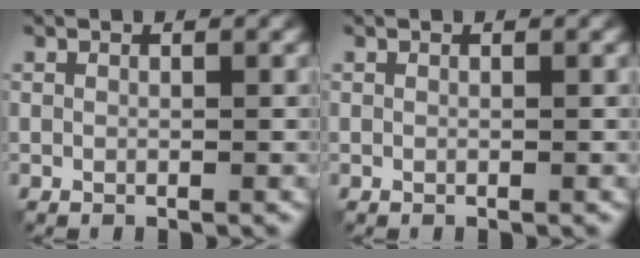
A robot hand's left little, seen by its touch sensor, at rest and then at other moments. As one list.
[{"total": 0.0}]